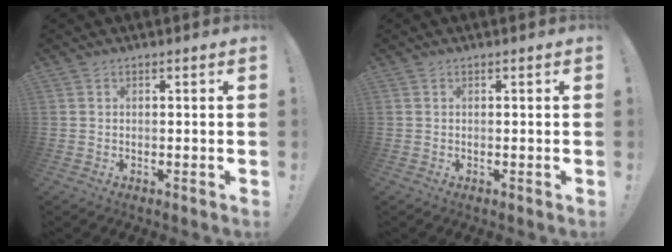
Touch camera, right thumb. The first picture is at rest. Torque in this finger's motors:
{"motor_torque": [0.00, 0.00, 0.00, 0.00, 0.00]}